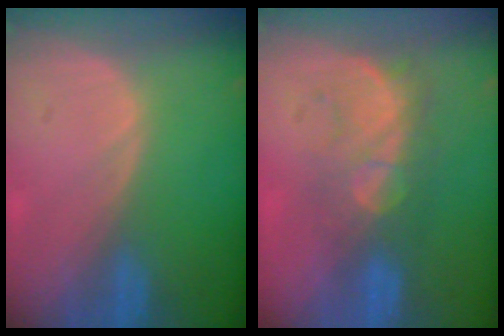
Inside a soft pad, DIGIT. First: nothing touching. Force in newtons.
{"total": 7.6, "press": 7.1, "slide": 2.8}